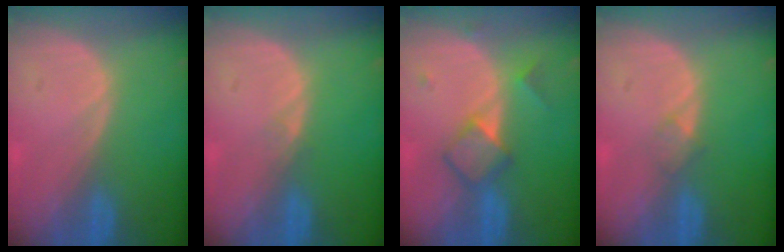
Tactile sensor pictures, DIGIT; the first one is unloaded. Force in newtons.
{"total": 0.7, "press": 0.7, "slide": 0.1}
{"total": 5.0, "press": 4.8, "slide": 1.3}
{"total": 1.4, "press": 1.4, "slide": 0.1}